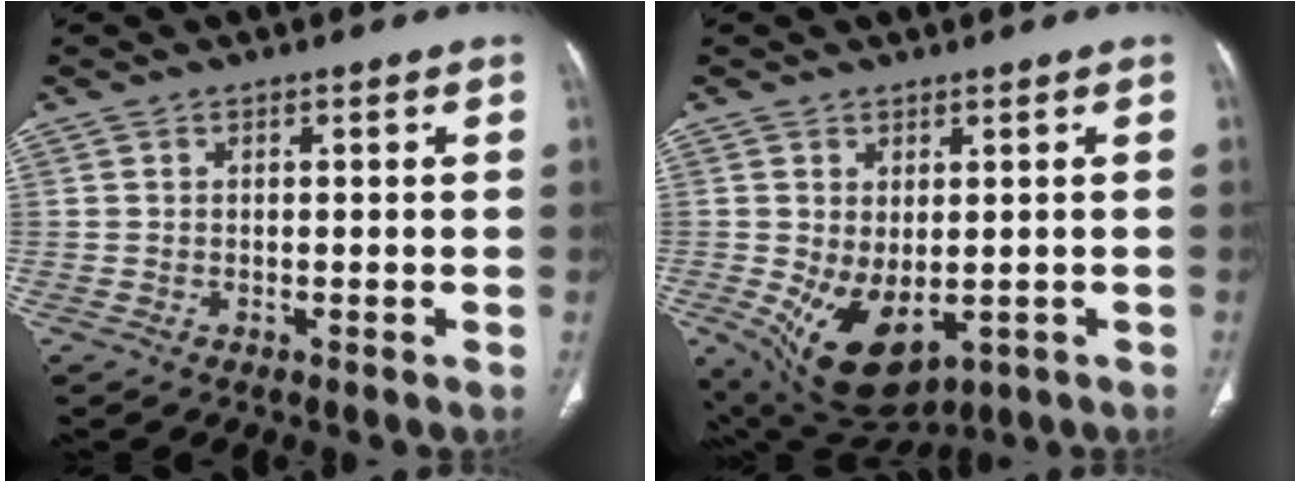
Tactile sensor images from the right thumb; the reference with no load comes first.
{"total": 10.9, "force": [-2.3, 6.3, 8.6], "torque": [-0.139, -0.010, -0.008]}